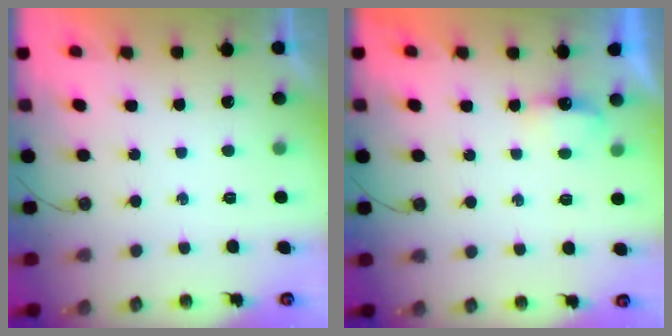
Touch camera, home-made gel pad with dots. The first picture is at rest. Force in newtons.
{"total": 3.9, "press": 3.8, "slide": 0.7}